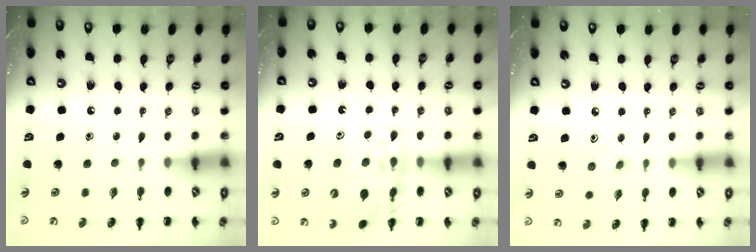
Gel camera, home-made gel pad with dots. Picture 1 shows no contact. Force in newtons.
{"total": 14.3, "press": 14.0, "slide": 2.6}
{"total": 2.5, "press": 2.3, "slide": 0.9}